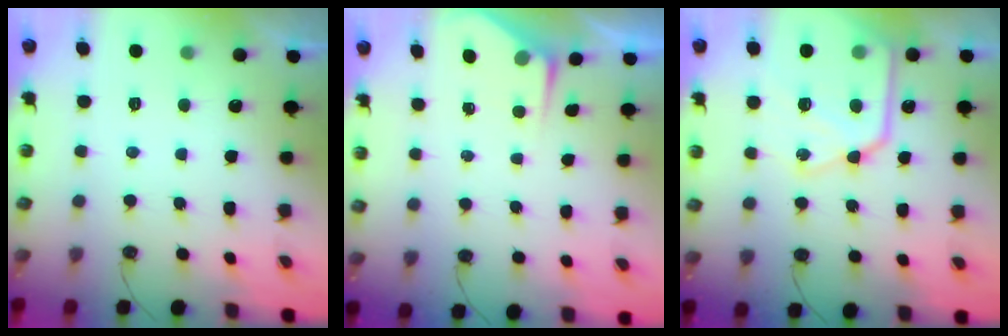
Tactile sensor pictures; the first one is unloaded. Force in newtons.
{"total": 2.9, "press": 2.9, "slide": 0.5}
{"total": 18.8, "press": 18.7, "slide": 1.9}